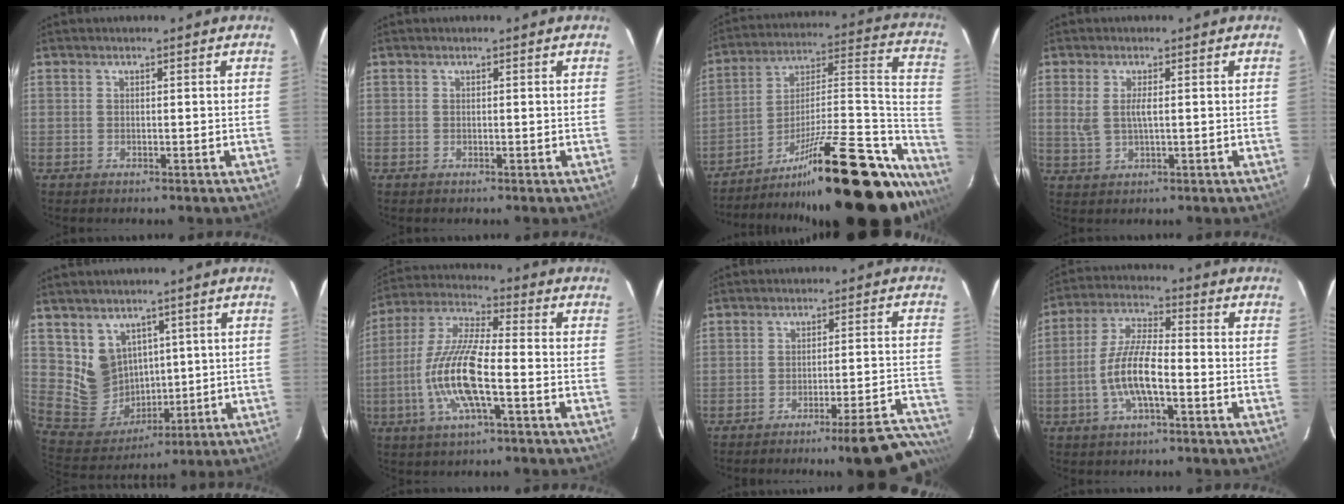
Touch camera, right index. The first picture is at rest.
{"total": 0.0}
{"total": 34.7, "force": [-25.2, 8.6, 22.2], "torque": [-0.271, 0.033, -0.373]}
{"total": 3.6, "force": [0.5, 1.0, 3.5], "torque": [-0.072, -0.003, 0.014]}
{"total": 10.0, "force": [4.4, 8.6, 2.6], "torque": [-0.061, 0.001, 0.111]}
{"total": 13.9, "force": [-3.9, 2.8, 13.0], "torque": [-0.271, -0.004, -0.080]}
{"total": 15.2, "force": [-13.7, -0.2, 6.6], "torque": [-0.052, 0.014, -0.180]}
{"total": 9.9, "force": [-3.2, 2.6, 9.0], "torque": [-0.187, 0.004, -0.063]}